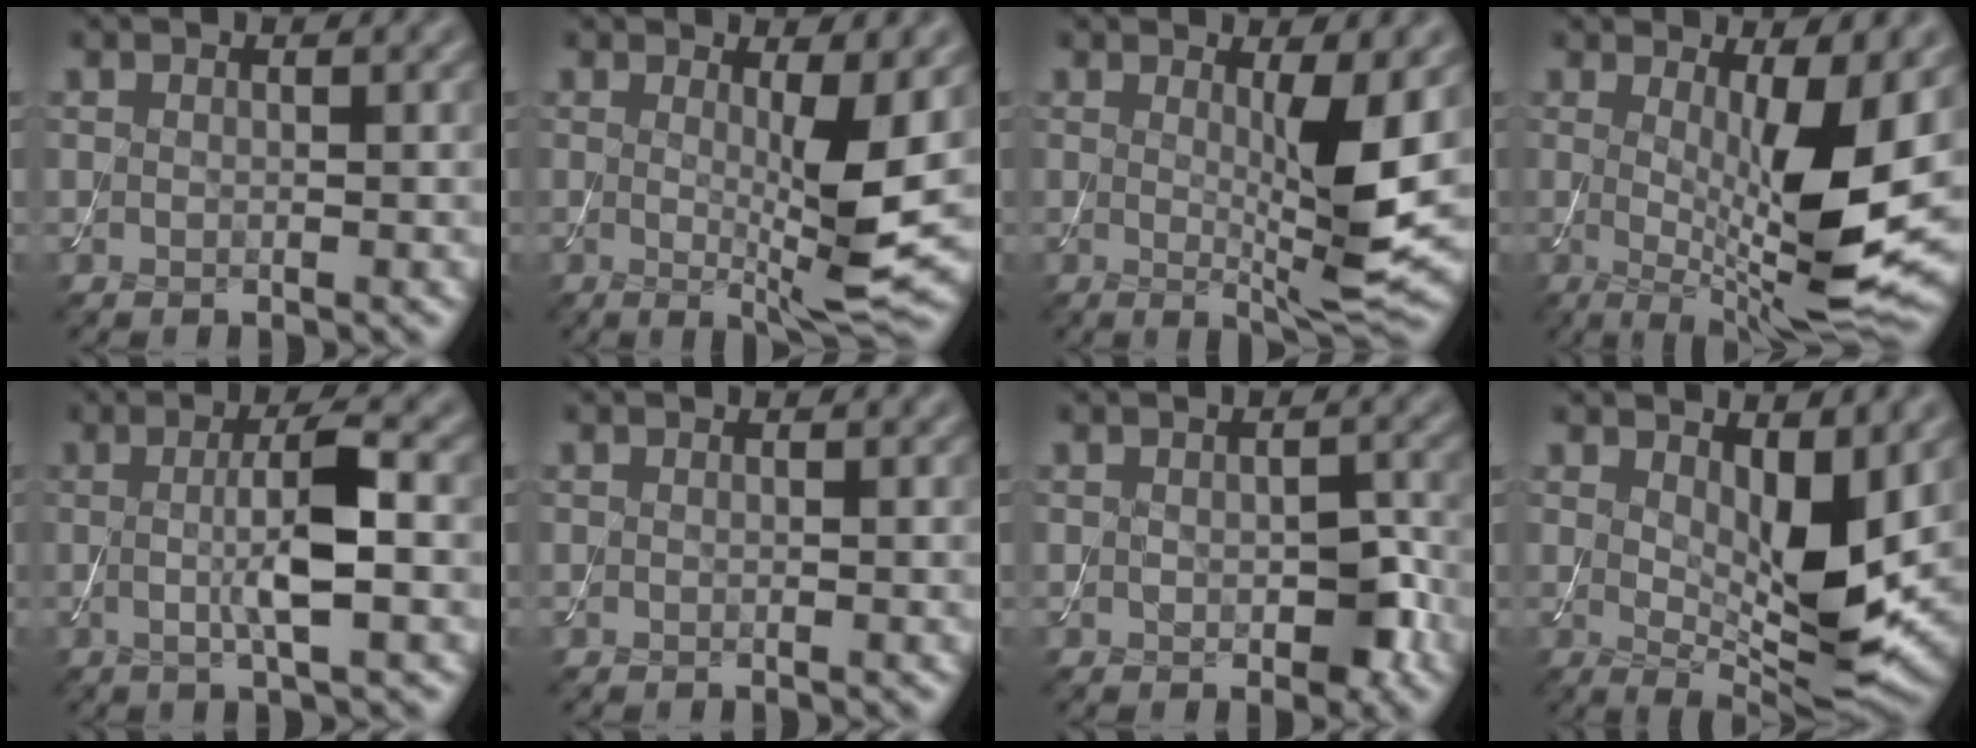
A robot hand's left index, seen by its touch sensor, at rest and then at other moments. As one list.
[{"total": 5.7, "force": [0.4, 1.1, 5.6], "torque": [-0.081, -0.020, 0.009]}, {"total": 5.5, "force": [0.6, 1.0, 5.4], "torque": [-0.081, -0.019, 0.013]}, {"total": 9.7, "force": [0.3, 2.5, 9.4], "torque": [-0.143, -0.025, 0.012]}, {"total": 4.7, "force": [0.0, 0.8, 4.6], "torque": [-0.083, 0.000, 0.001]}, {"total": 0.0}, {"total": 2.9, "force": [-0.5, 1.8, 2.2], "torque": [-0.035, -0.007, -0.004]}, {"total": 7.0, "force": [1.5, 2.7, 6.2], "torque": [-0.101, -0.019, 0.032]}]